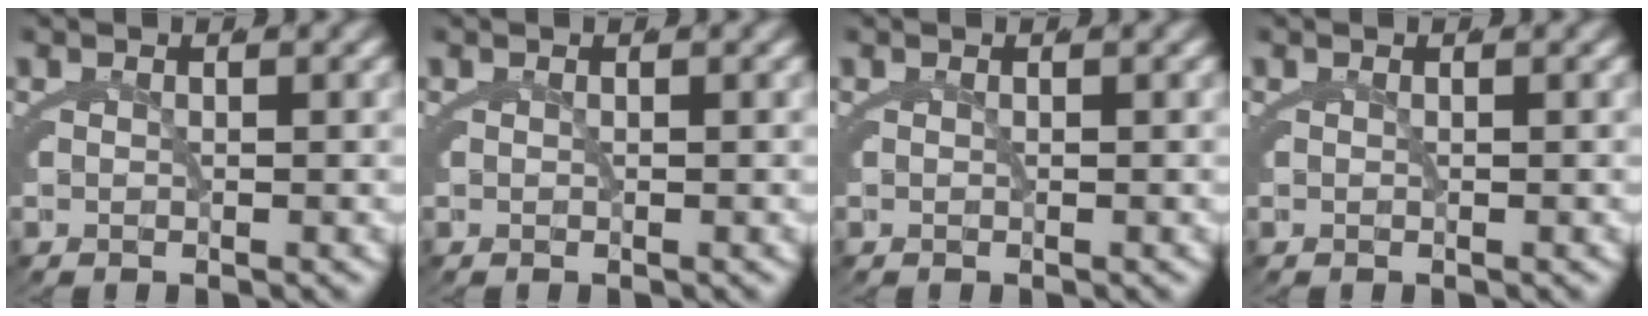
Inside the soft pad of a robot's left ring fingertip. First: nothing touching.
{"total": 0.0}
{"total": 0.0}
{"total": 0.0}